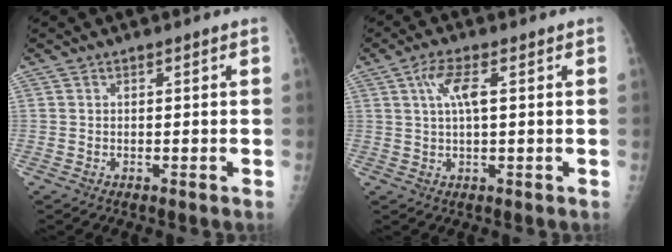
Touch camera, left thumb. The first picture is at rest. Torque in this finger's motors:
{"motor_torque": [0.32, 0.16, 0.63, -0.11, 0.03]}